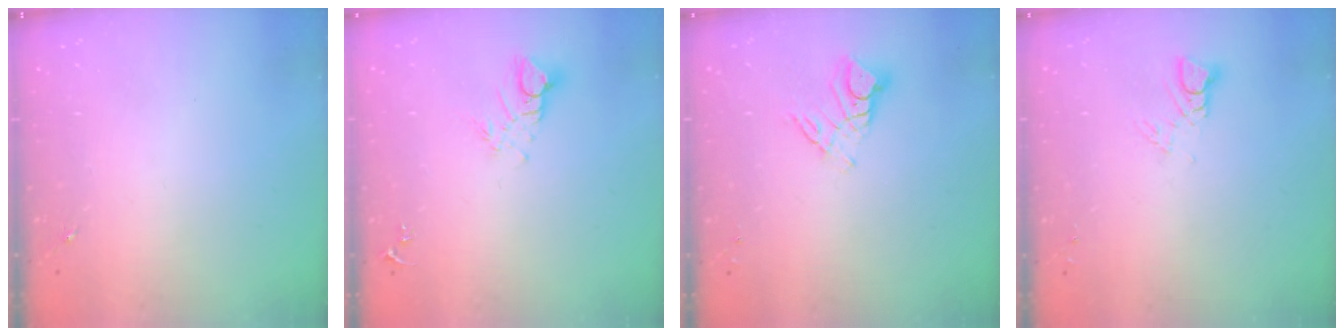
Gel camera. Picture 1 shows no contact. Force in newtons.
{"total": 6.2, "press": 6.2, "slide": 0.5}
{"total": 9.2, "press": 9.1, "slide": 0.8}
{"total": 3.6, "press": 3.6, "slide": 0.1}